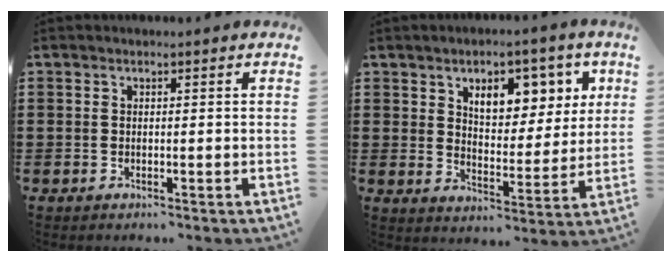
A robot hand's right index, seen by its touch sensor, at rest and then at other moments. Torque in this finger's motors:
{"motor_torque": [0.57, 0.13, 0.45, 0.15]}